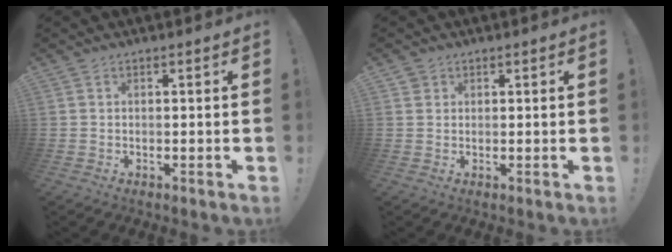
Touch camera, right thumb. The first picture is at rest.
{"total": 1.4, "force": [1.0, 1.1, 0.1], "torque": [0.001, -0.004, 0.017]}